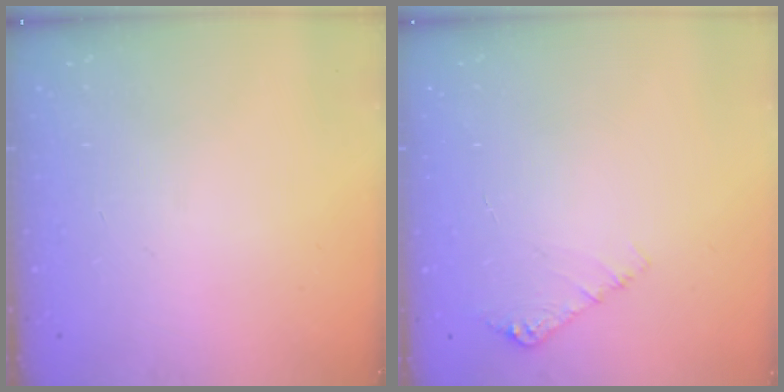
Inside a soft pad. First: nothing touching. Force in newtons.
{"total": 4.3, "press": 4.3, "slide": 0.5}